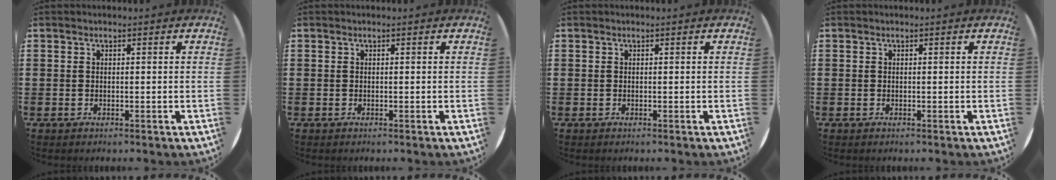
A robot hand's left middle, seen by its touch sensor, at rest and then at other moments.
{"total": 0.0}
{"total": 0.0}
{"total": 0.0}